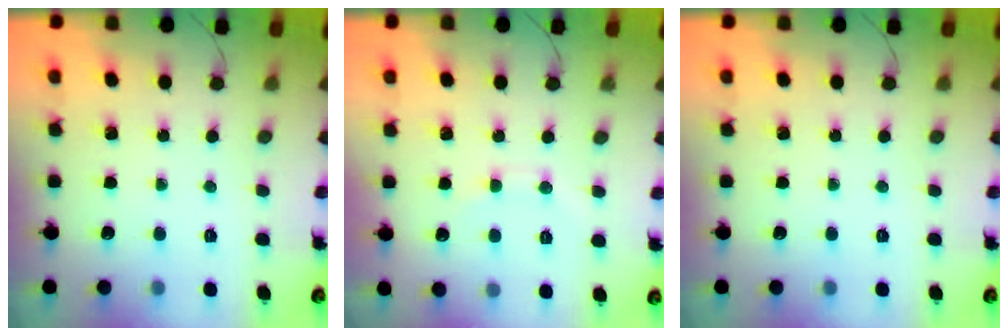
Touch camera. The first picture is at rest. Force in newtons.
{"total": 6.3, "press": 6.2, "slide": 1.0}
{"total": 0.0}